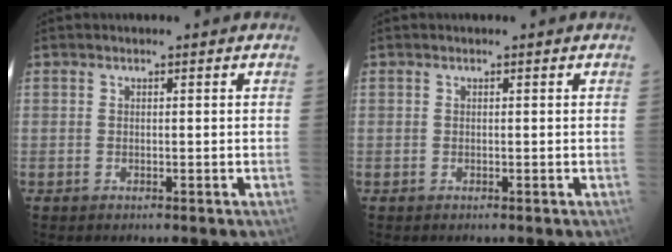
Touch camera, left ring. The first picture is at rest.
{"total": 0.0}